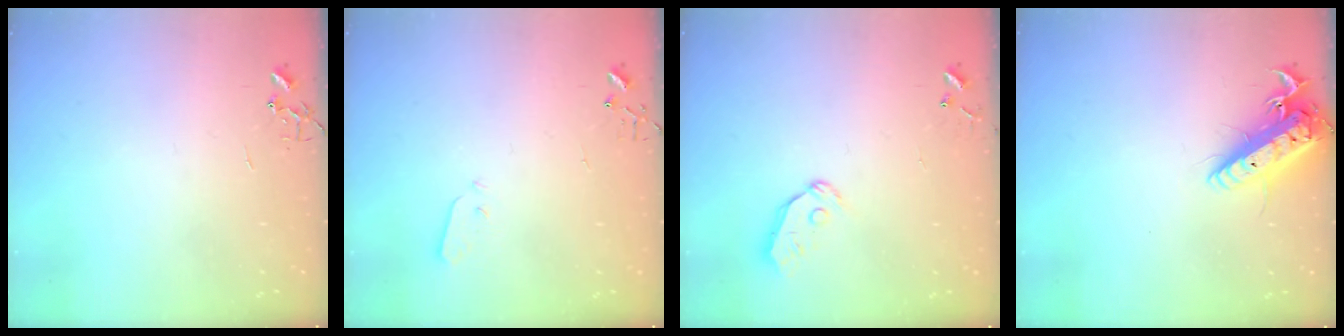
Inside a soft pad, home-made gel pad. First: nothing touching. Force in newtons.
{"total": 3.5, "press": 3.5, "slide": 0.2}
{"total": 6.1, "press": 6.1, "slide": 0.6}
{"total": 16.4, "press": 16.1, "slide": 3.0}